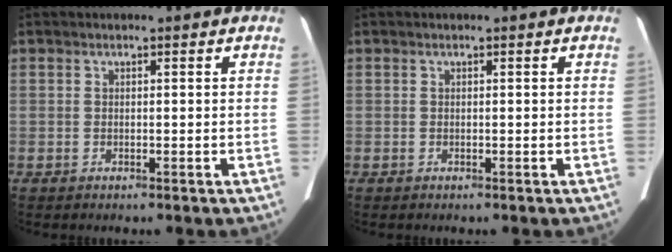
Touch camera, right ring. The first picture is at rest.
{"total": 0.0}